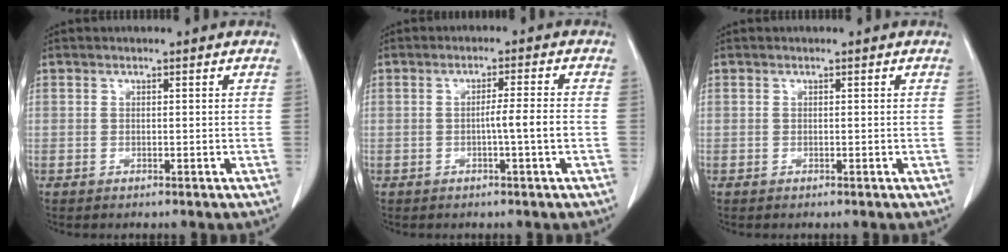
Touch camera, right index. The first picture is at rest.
{"total": 3.6, "force": [-0.9, -0.6, 3.4], "torque": [-0.052, 0.000, -0.016]}
{"total": 0.0}